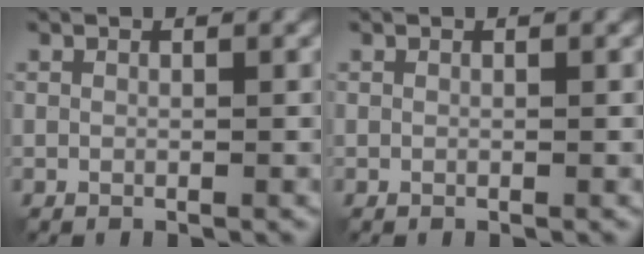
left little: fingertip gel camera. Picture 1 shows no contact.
{"total": 0.0}